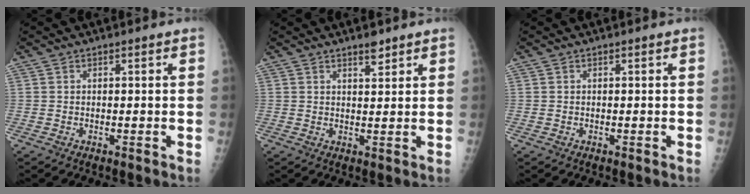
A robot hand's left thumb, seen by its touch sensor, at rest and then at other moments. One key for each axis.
{"total": 2.5, "fx": 2.0, "fy": 0.7, "fz": 1.4, "tx": -0.016, "ty": -0.014, "tz": 0.032}
{"total": 0.0}